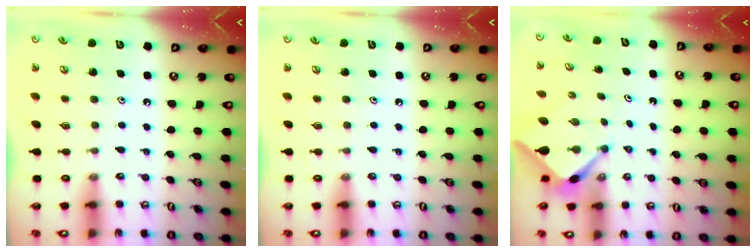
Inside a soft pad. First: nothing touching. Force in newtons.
{"total": 0.0}
{"total": 2.5, "press": 2.5, "slide": 0.2}